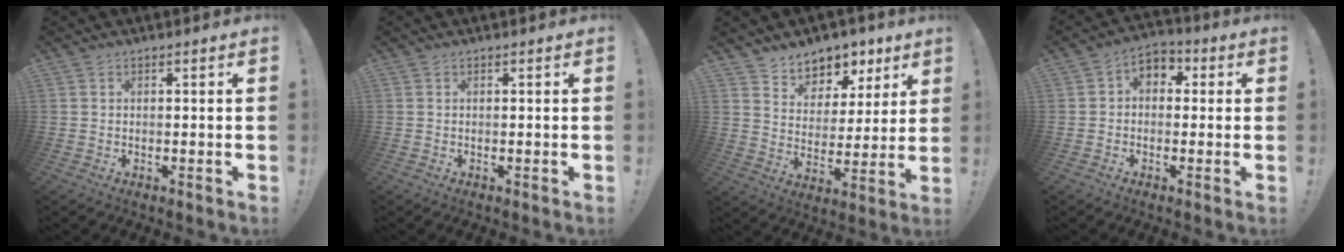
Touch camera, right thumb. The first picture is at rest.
{"total": 0.0}
{"total": 7.8, "force": [5.8, 5.1, 1.0], "torque": [-0.011, -0.057, 0.111]}
{"total": 5.0, "force": [-0.7, 4.2, 2.6], "torque": [-0.037, 0.016, -0.008]}